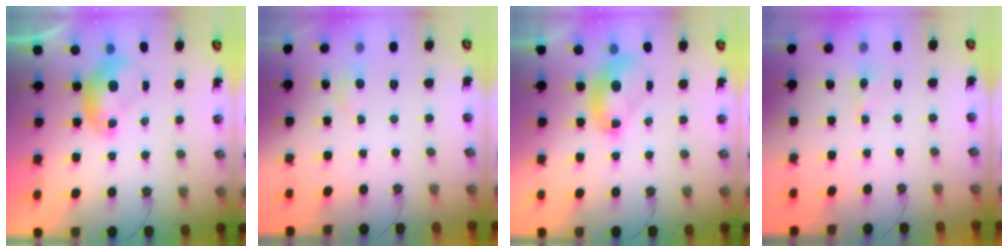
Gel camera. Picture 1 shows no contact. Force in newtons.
{"total": 1.8, "press": 1.7, "slide": 0.6}
{"total": 2.7, "press": 2.7, "slide": 0.1}
{"total": 1.6, "press": 1.5, "slide": 0.5}